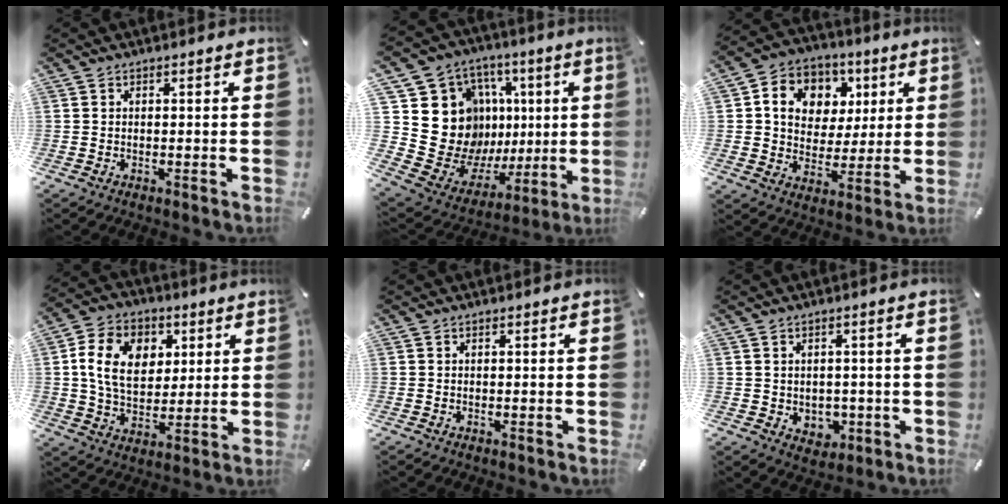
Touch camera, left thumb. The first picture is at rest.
{"total": 22.3, "force": [3.6, 19.3, 10.4], "torque": [-0.158, -0.048, 0.115]}
{"total": 11.6, "force": [3.4, 10.1, 4.5], "torque": [-0.077, -0.007, 0.066]}
{"total": 13.4, "force": [3.3, 10.2, 8.1], "torque": [-0.153, 0.015, 0.059]}
{"total": 0.0}
{"total": 3.8, "force": [0.2, 3.6, 1.1], "torque": [0.000, -0.002, 0.002]}